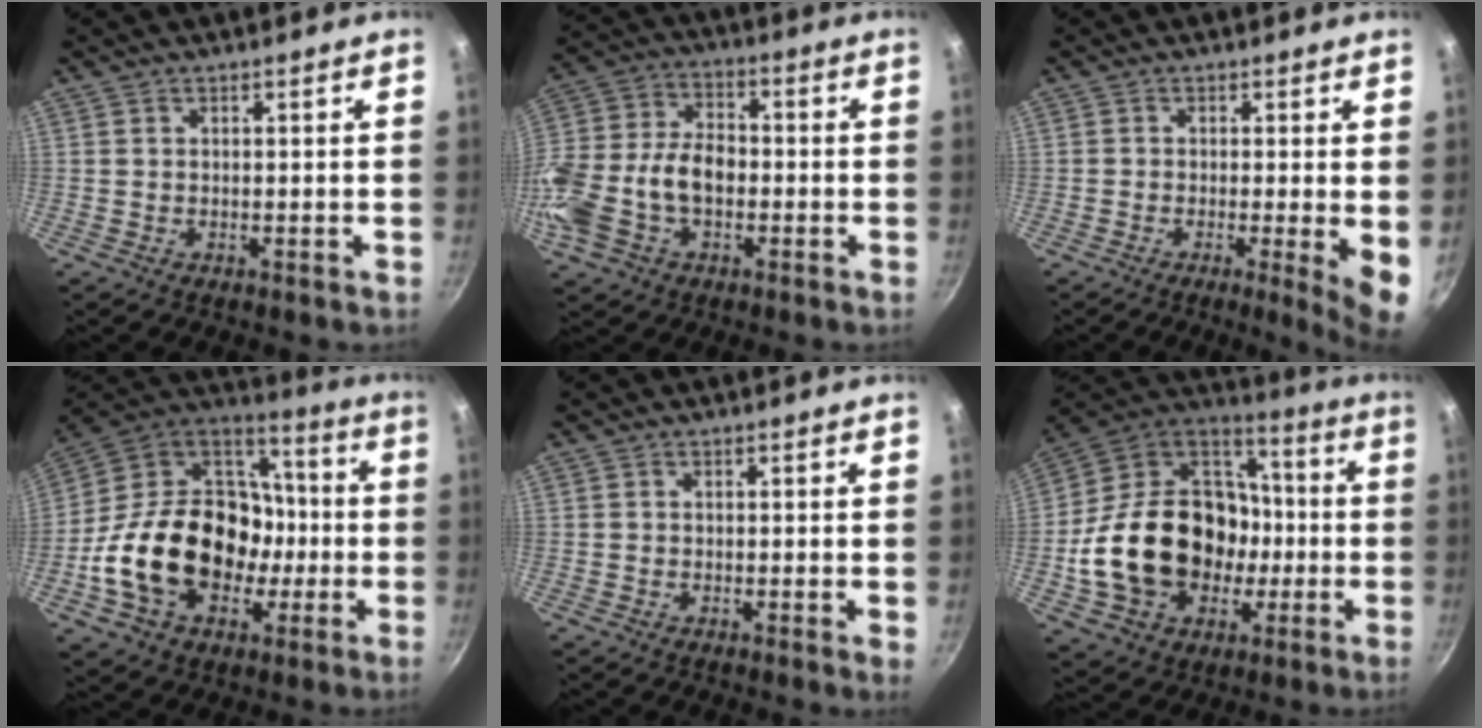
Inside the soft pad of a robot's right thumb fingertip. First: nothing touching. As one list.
[{"total": 16.6, "force": [-3.7, 11.0, 11.8], "torque": [-0.230, 0.039, -0.075]}, {"total": 6.4, "force": [-0.8, 0.8, 6.3], "torque": [-0.081, -0.013, -0.011]}, {"total": 27.9, "force": [-5.5, 20.6, 18.1], "torque": [-0.290, 0.059, -0.078]}, {"total": 1.2, "force": [-0.2, 0.1, 1.2], "torque": [-0.018, -0.004, -0.007]}, {"total": 27.4, "force": [-4.1, 20.9, 17.3], "torque": [-0.279, 0.055, -0.052]}]